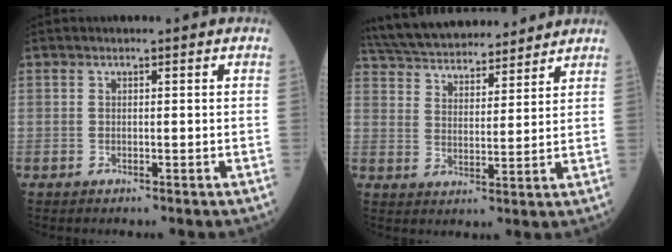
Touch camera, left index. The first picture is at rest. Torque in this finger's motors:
{"motor_torque": [0.07, -1.17, 0.53, 0.06]}